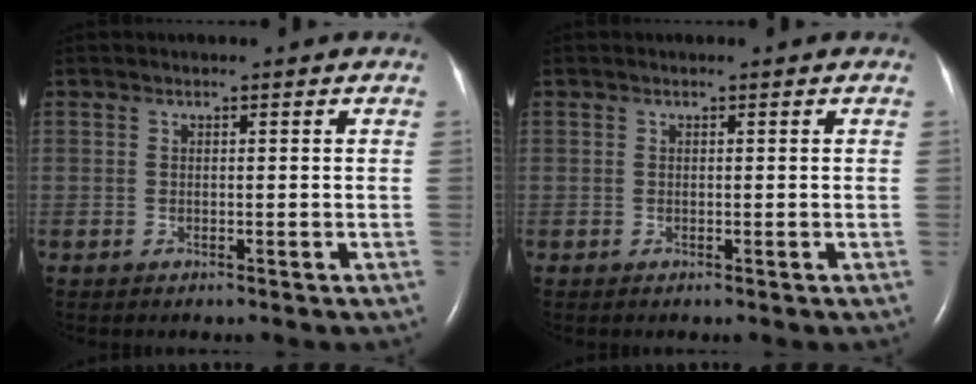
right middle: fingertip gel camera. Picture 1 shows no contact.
{"total": 0.0}